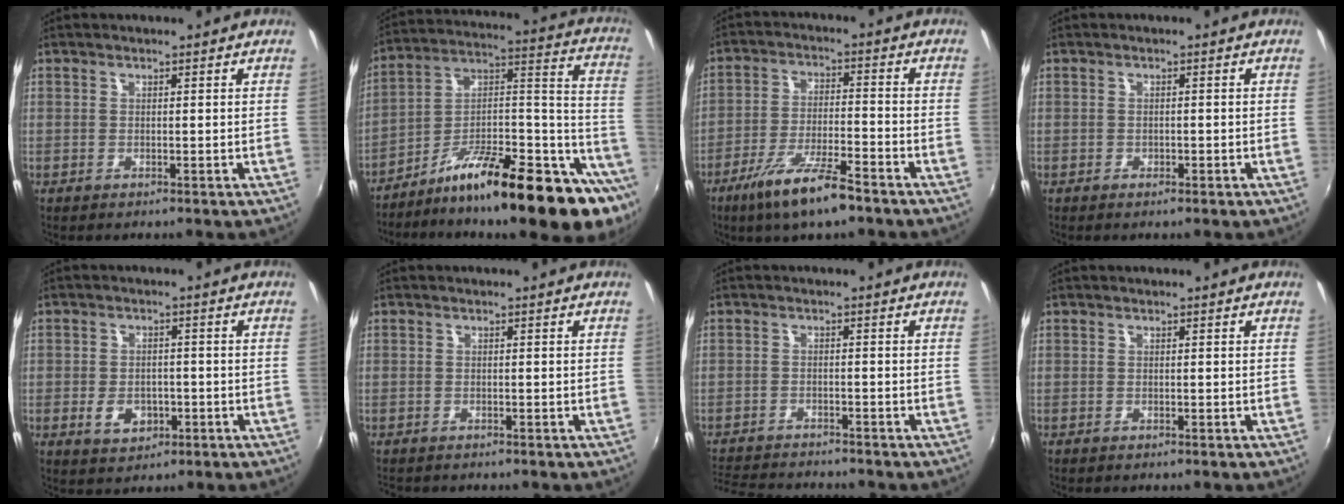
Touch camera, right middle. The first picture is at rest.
{"total": 25.6, "force": [-15.7, 5.9, 19.4], "torque": [-0.227, 0.012, -0.251]}
{"total": 11.2, "force": [-7.9, 2.1, 7.7], "torque": [-0.164, -0.018, -0.139]}
{"total": 1.2, "force": [-0.8, 0.8, 0.4], "torque": [-0.009, -0.003, -0.013]}
{"total": 5.4, "force": [-1.9, 3.9, 3.3], "torque": [-0.069, -0.003, -0.027]}
{"total": 1.0, "force": [-0.9, 0.5, 0.1], "torque": [-0.008, -0.001, -0.014]}
{"total": 9.4, "force": [-8.8, 2.0, 2.7], "torque": [-0.080, -0.008, -0.145]}
{"total": 0.0}